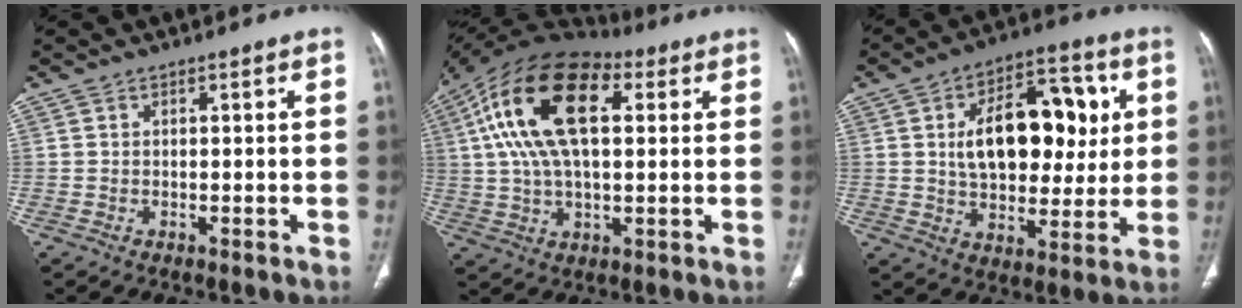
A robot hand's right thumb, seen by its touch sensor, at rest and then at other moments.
{"total": 21.2, "force": [5.5, 10.7, 17.5], "torque": [-0.321, 0.020, 0.085]}
{"total": 19.9, "force": [3.6, 11.8, 15.6], "torque": [-0.196, 0.011, 0.058]}